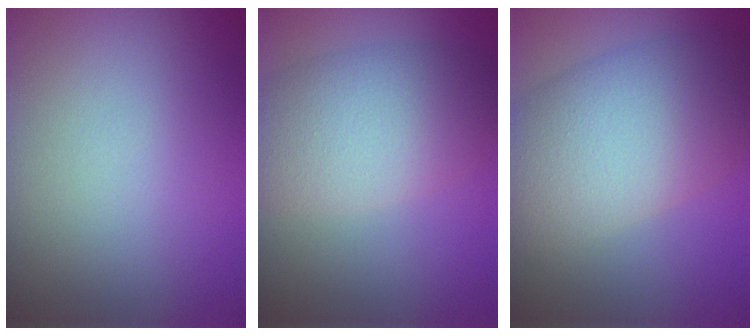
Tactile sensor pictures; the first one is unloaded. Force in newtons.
{"total": 7.8, "press": 7.8, "slide": 0.1}
{"total": 10.6, "press": 10.6, "slide": 0.8}